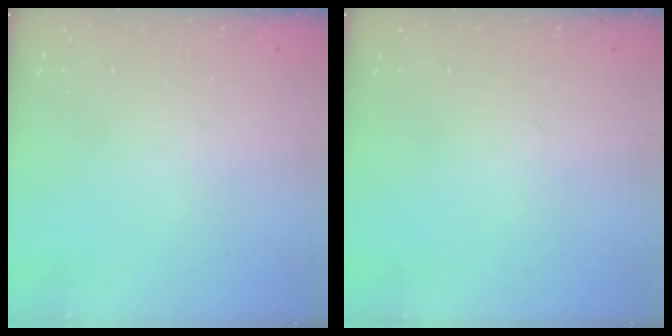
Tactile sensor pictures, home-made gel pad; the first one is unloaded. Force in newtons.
{"total": 0.0}